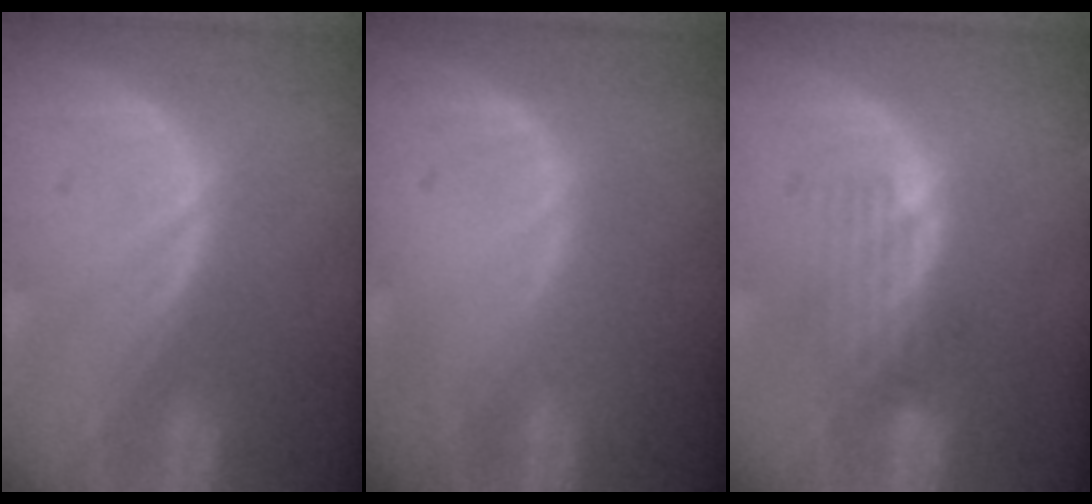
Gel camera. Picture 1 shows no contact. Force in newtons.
{"total": 0.0}
{"total": 4.5, "press": 3.8, "slide": 2.3}